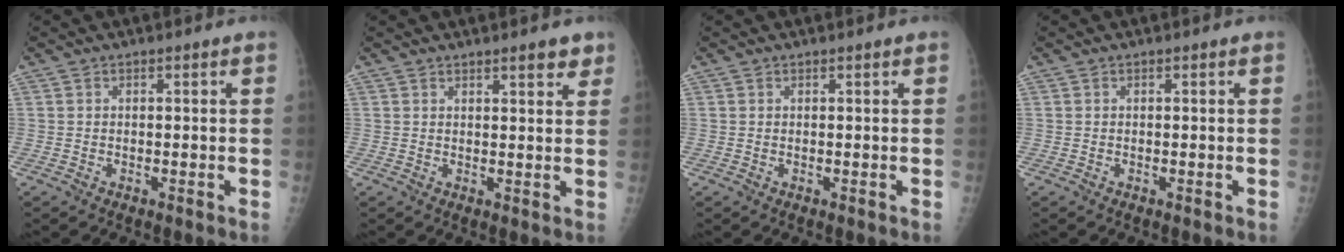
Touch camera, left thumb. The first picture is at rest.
{"total": 3.4, "force": [2.6, 1.0, 2.1], "torque": [-0.013, -0.014, 0.031]}
{"total": 0.0}
{"total": 0.0}